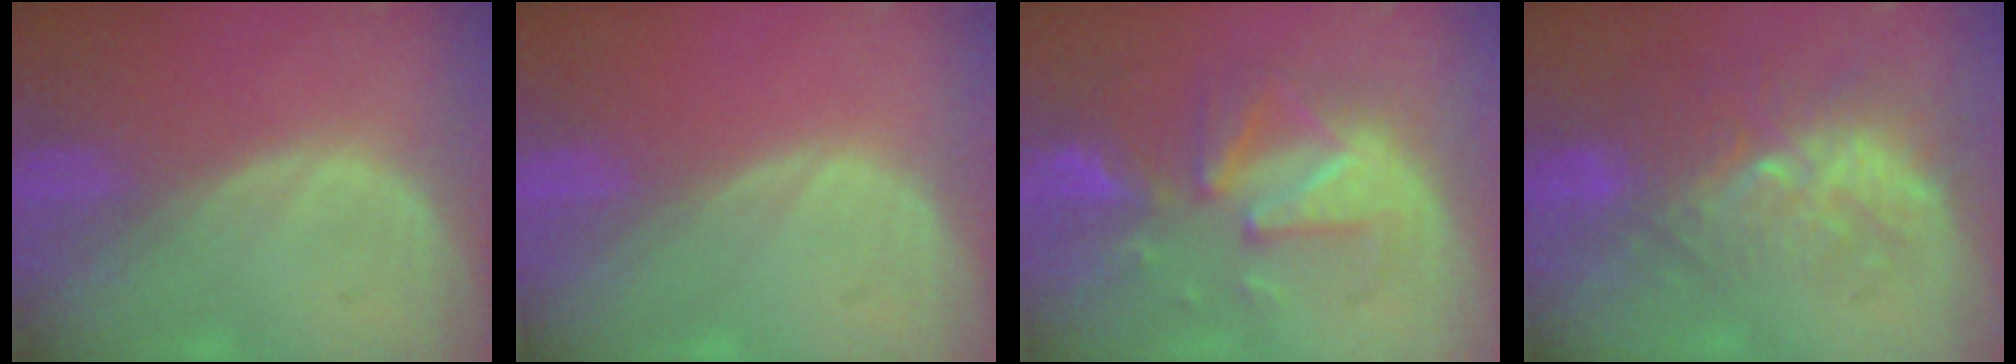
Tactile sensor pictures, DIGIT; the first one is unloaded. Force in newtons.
{"total": 0.0}
{"total": 10.0, "press": 8.9, "slide": 4.5}
{"total": 9.1, "press": 8.4, "slide": 3.5}